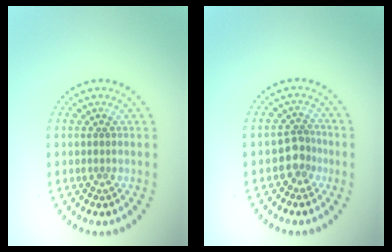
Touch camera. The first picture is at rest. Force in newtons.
{"total": 2.1, "press": 1.7, "slide": 1.3}